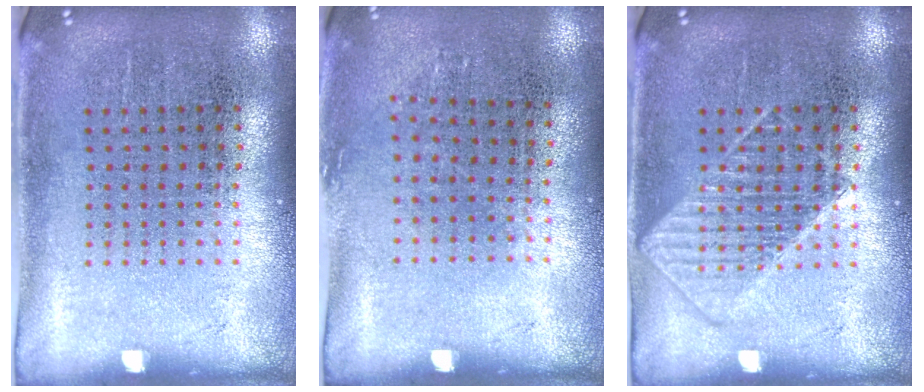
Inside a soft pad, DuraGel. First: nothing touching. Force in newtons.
{"total": 0.8, "press": 0.7, "slide": 0.5}
{"total": 2.0, "press": 2.0, "slide": 0.5}